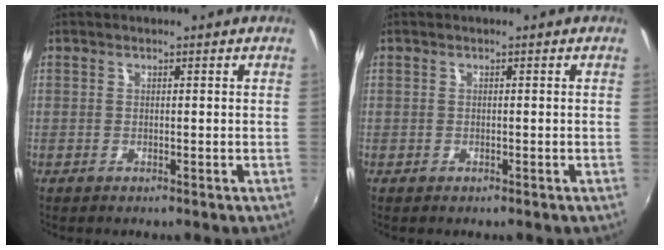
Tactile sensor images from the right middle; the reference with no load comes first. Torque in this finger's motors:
{"motor_torque": [-1.13, -0.46, 0.02, 0.00]}